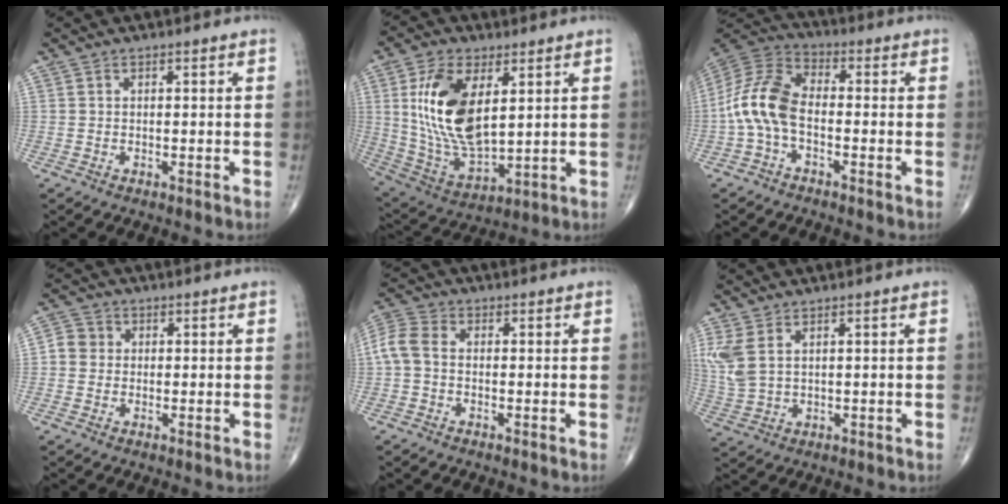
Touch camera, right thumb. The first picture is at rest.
{"total": 17.4, "force": [4.4, 8.7, 14.4], "torque": [-0.271, -0.022, 0.096]}
{"total": 11.3, "force": [-2.2, 6.3, 9.2], "torque": [-0.191, 0.035, -0.056]}
{"total": 3.5, "force": [0.0, 3.3, 1.1], "torque": [-0.005, 0.008, -0.007]}
{"total": 6.0, "force": [-0.4, 4.0, 4.4], "torque": [-0.101, 0.017, -0.019]}
{"total": 5.9, "force": [2.4, 3.2, 4.4], "torque": [-0.118, -0.001, 0.060]}